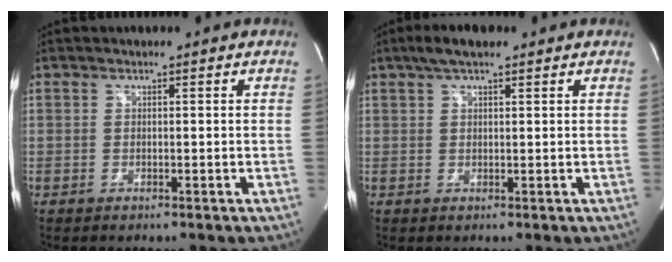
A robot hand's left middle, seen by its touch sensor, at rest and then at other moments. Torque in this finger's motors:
{"motor_torque": [0.03, 0.10, -0.14, -0.03]}